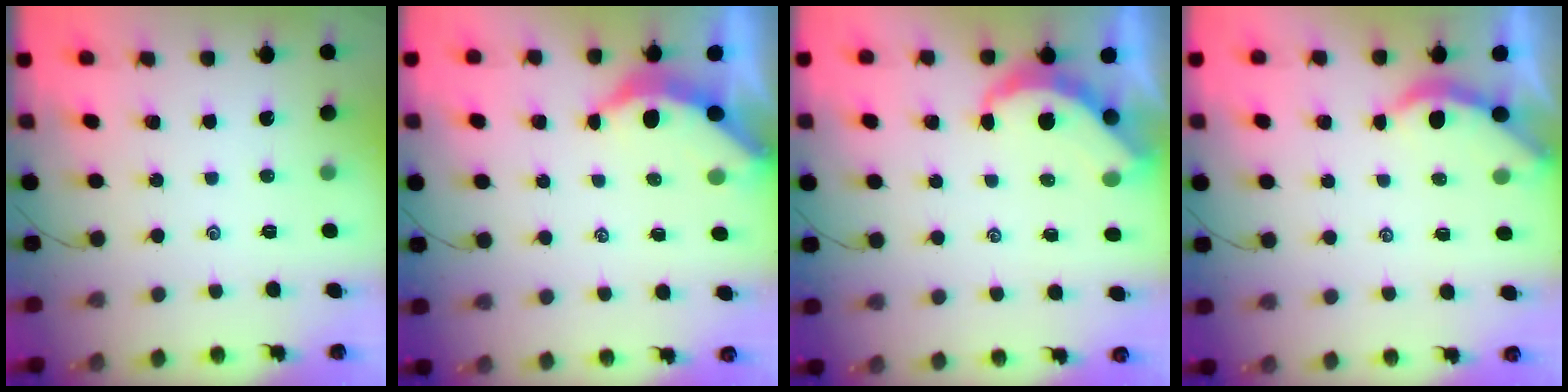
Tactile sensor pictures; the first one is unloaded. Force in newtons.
{"total": 3.5, "press": 3.5, "slide": 0.4}
{"total": 5.5, "press": 5.5, "slide": 0.3}
{"total": 2.3, "press": 2.3, "slide": 0.5}